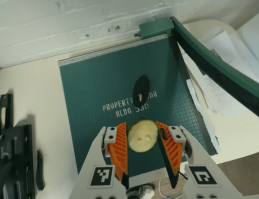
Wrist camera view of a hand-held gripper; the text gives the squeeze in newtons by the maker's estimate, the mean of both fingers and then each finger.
{"total": 8.9, "left": 9.0, "right": 8.9}